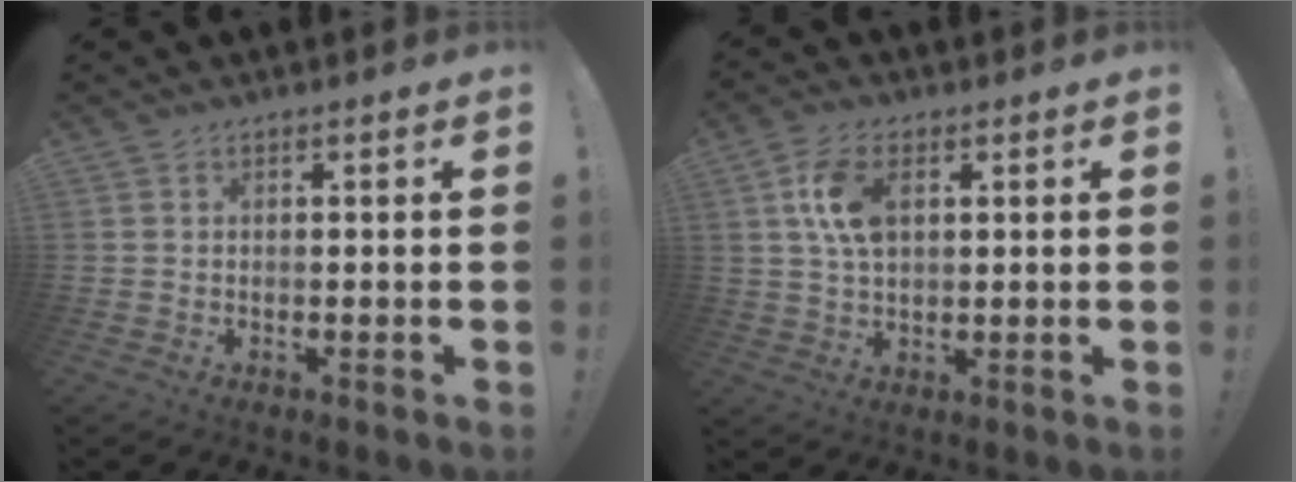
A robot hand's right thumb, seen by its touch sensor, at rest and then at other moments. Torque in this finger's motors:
{"motor_torque": [0.93, 0.98, -0.12, 0.21, 0.14]}